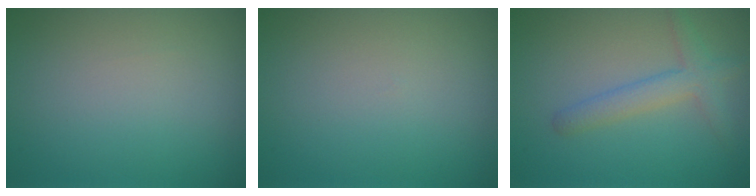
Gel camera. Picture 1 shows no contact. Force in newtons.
{"total": 0.0}
{"total": 2.9, "press": 2.8, "slide": 0.2}